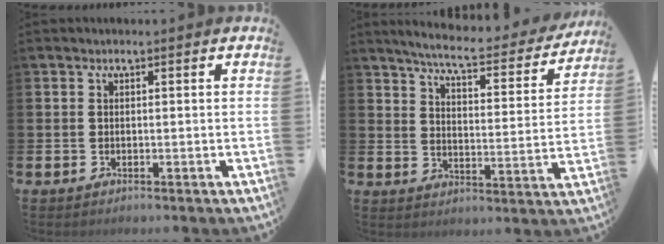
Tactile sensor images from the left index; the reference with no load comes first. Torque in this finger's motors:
{"motor_torque": [0.91, -1.23, 0.44, 0.16]}